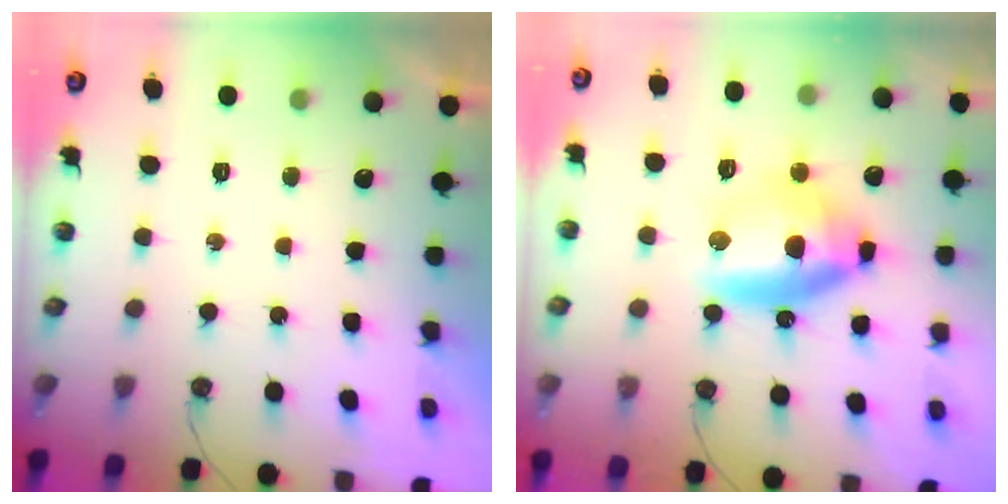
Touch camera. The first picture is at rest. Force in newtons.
{"total": 13.2, "press": 13.1, "slide": 1.4}